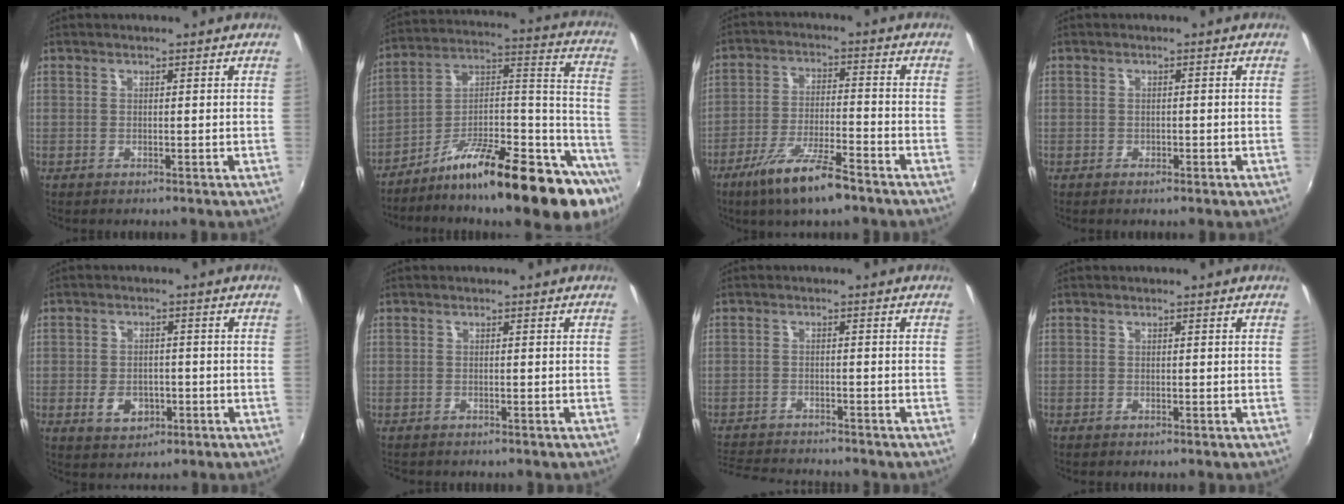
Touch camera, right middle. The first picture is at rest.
{"total": 25.6, "force": [-15.7, 5.9, 19.4], "torque": [-0.227, 0.012, -0.251]}
{"total": 11.2, "force": [-7.9, 2.1, 7.7], "torque": [-0.164, -0.018, -0.139]}
{"total": 1.2, "force": [-0.8, 0.8, 0.4], "torque": [-0.009, -0.003, -0.013]}
{"total": 5.4, "force": [-1.9, 3.9, 3.3], "torque": [-0.069, -0.003, -0.027]}
{"total": 1.0, "force": [-0.9, 0.5, 0.1], "torque": [-0.008, -0.001, -0.014]}
{"total": 9.4, "force": [-8.8, 2.0, 2.7], "torque": [-0.080, -0.008, -0.145]}
{"total": 0.0}